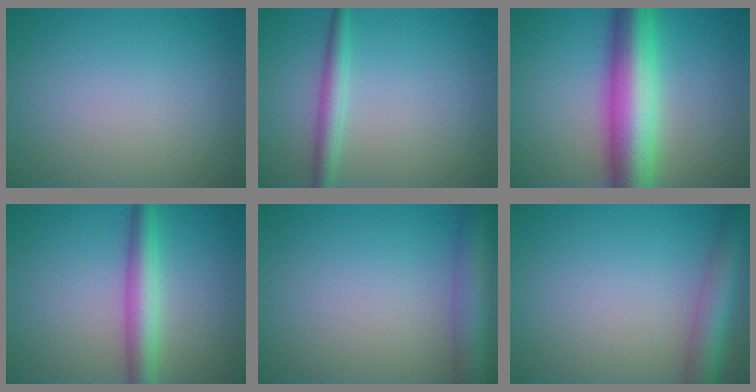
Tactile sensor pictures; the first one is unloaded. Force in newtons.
{"total": 2.4, "press": 2.4, "slide": 0.0}
{"total": 9.8, "press": 9.8, "slide": 0.2}
{"total": 4.2, "press": 4.2, "slide": 0.0}
{"total": 5.6, "press": 5.6, "slide": 0.3}
{"total": 4.9, "press": 4.9, "slide": 0.3}